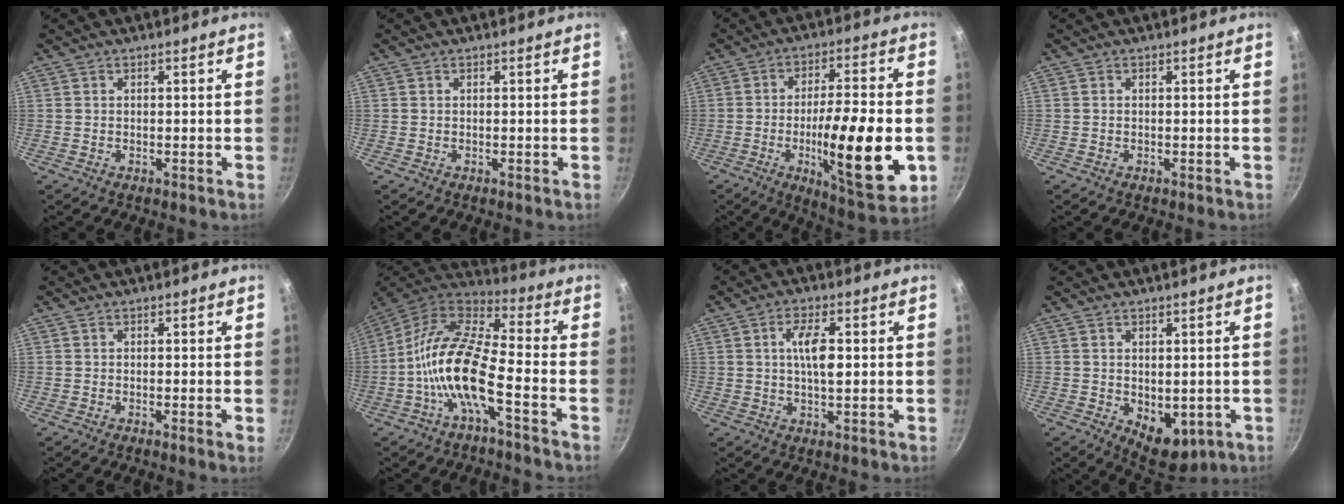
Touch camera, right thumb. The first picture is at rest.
{"total": 0.0}
{"total": 20.5, "force": [-4.7, 5.3, 19.2], "torque": [-0.285, 0.011, -0.069]}
{"total": 0.0}
{"total": 0.8, "force": [-0.2, -0.1, 0.8], "torque": [-0.012, -0.003, -0.007]}
{"total": 15.3, "force": [-4.9, 4.9, 13.6], "torque": [-0.262, 0.047, -0.113]}
{"total": 6.3, "force": [0.9, 2.3, 5.8], "torque": [-0.104, 0.005, 0.012]}
{"total": 7.6, "force": [-1.1, 4.8, 5.7], "torque": [-0.056, -0.014, 0.000]}